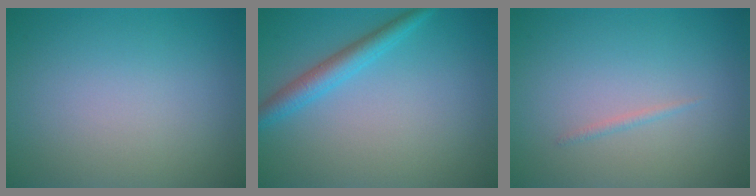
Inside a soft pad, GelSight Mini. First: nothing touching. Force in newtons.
{"total": 2.7, "press": 2.7, "slide": 0.3}
{"total": 0.5, "press": 0.5, "slide": 0.0}